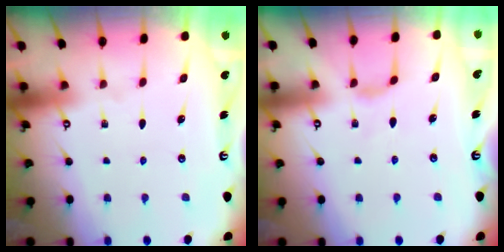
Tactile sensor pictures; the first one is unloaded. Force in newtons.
{"total": 2.7, "press": 2.6, "slide": 0.6}